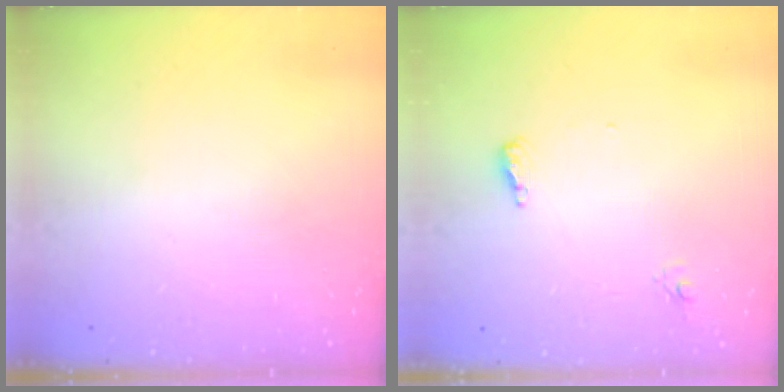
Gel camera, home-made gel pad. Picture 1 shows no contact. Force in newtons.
{"total": 6.5, "press": 6.4, "slide": 1.1}